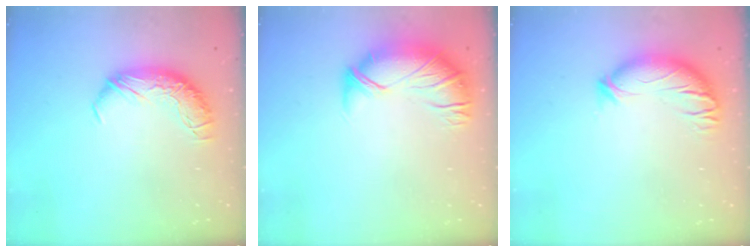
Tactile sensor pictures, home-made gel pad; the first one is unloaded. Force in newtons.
{"total": 2.6, "press": 1.1, "slide": 2.3}
{"total": 3.5, "press": 3.2, "slide": 1.3}